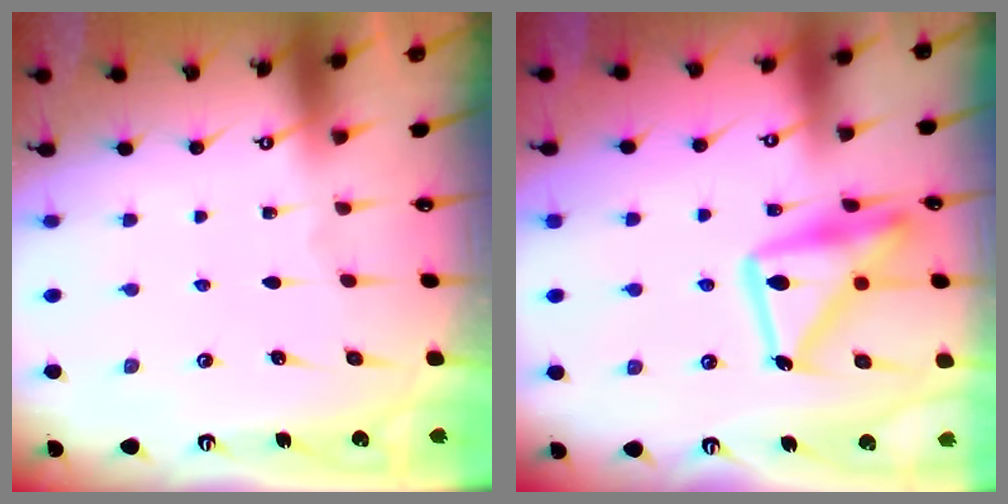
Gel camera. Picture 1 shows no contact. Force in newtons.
{"total": 20.2, "press": 20.2, "slide": 1.5}